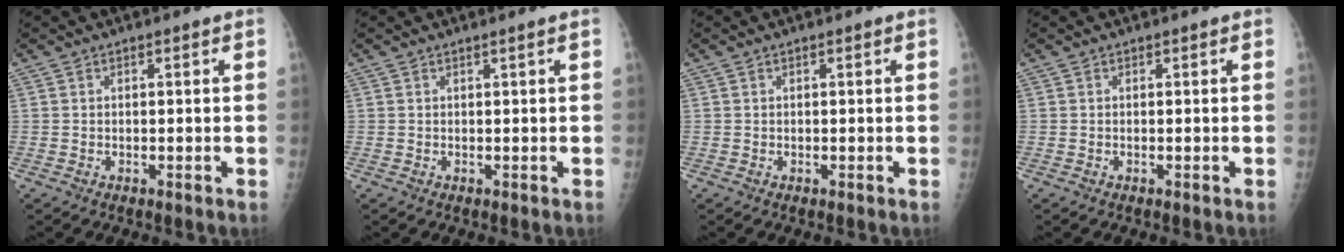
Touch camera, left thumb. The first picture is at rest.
{"total": 0.6, "force": [0.2, -0.3, 0.5], "torque": [-0.019, -0.004, 0.008]}
{"total": 0.0}
{"total": 0.0}